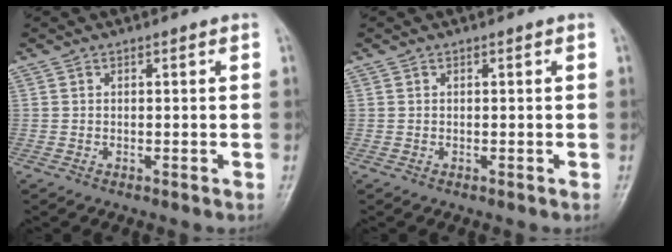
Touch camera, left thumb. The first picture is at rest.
{"total": 0.0}